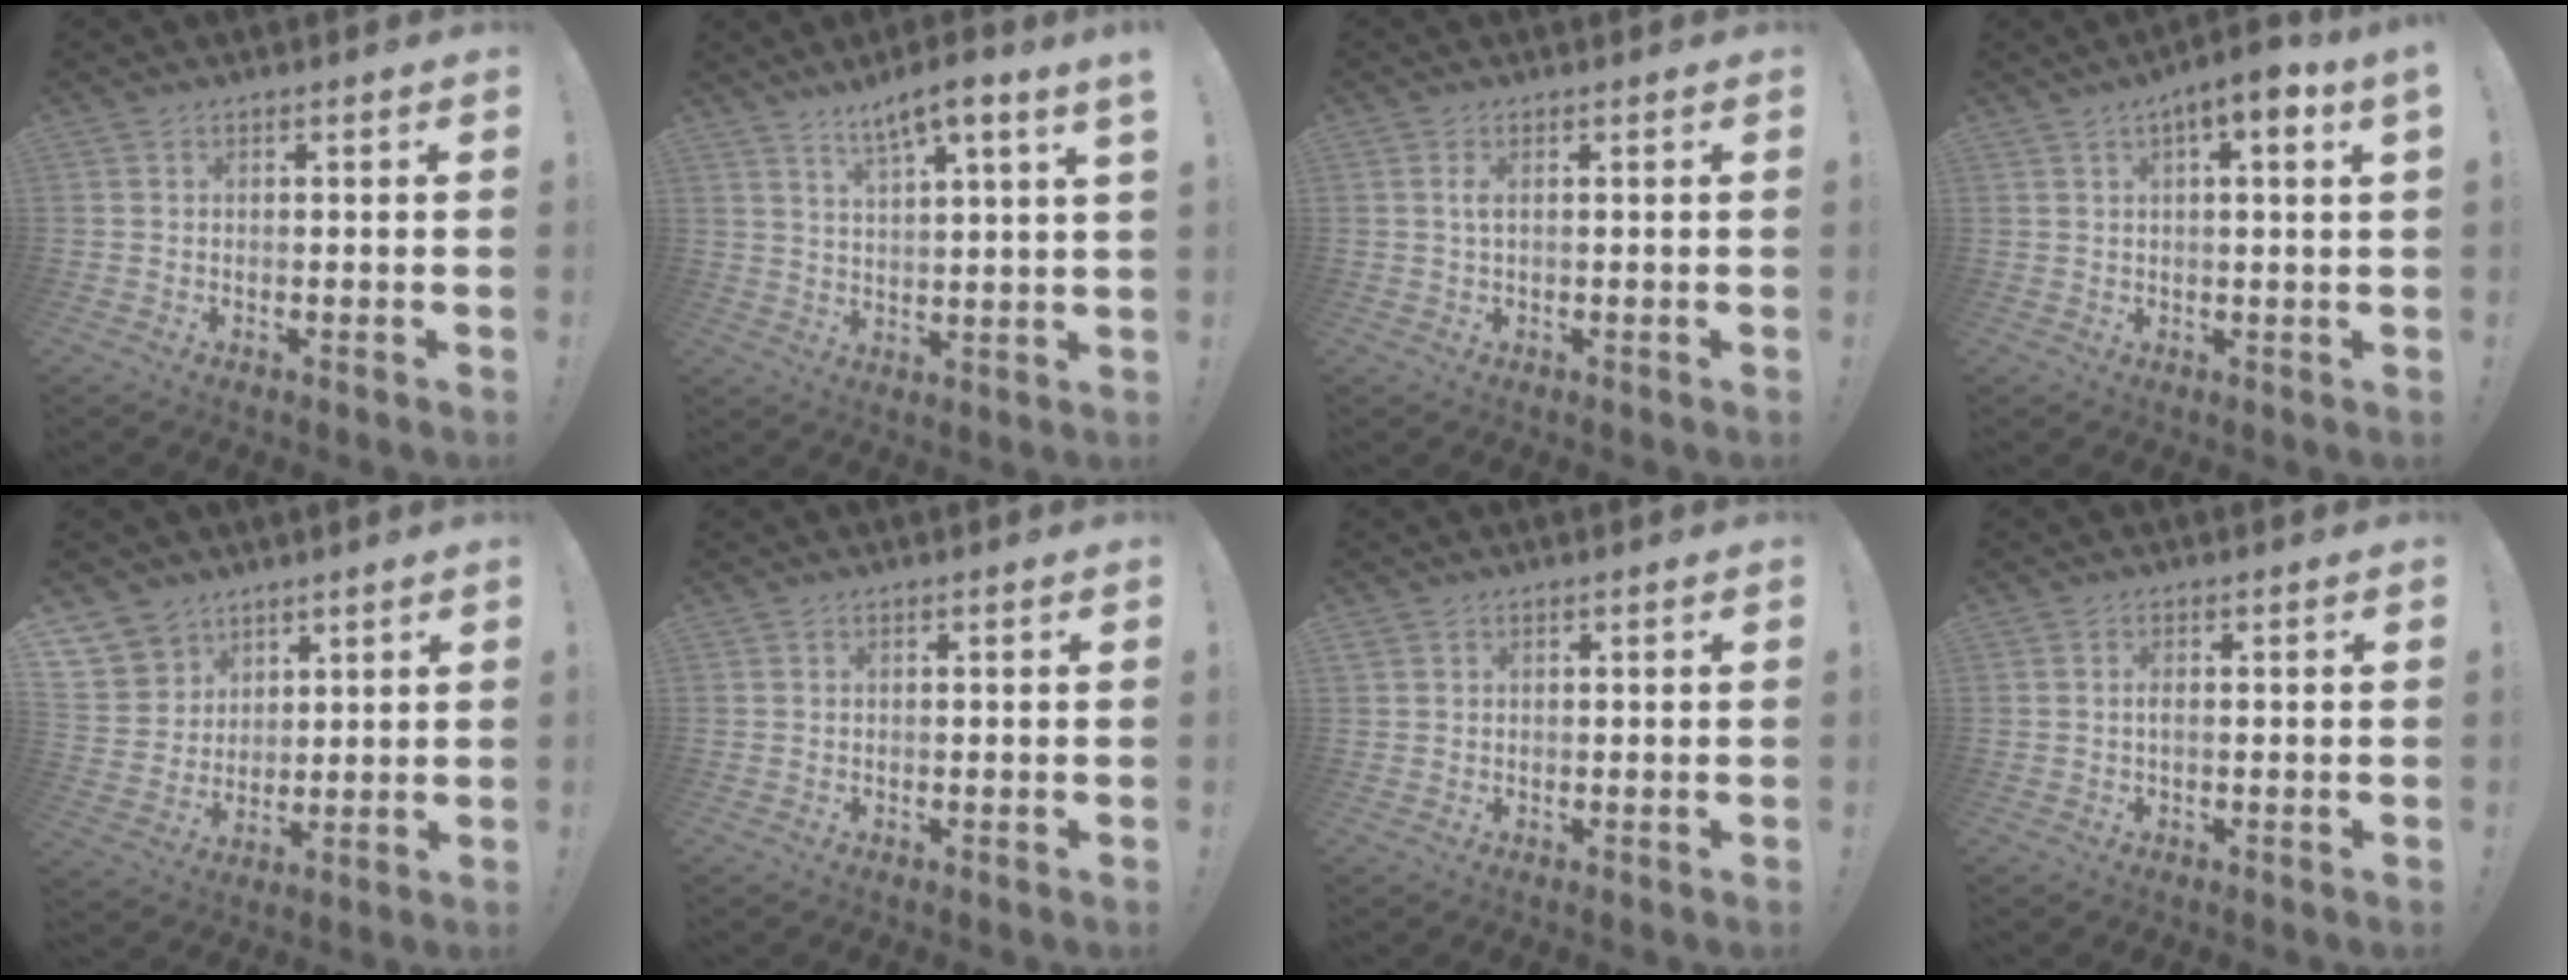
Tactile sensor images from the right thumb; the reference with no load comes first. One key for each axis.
{"total": 7.3, "fx": 5.3, "fy": -0.3, "fz": 5.0, "tx": -0.080, "ty": -0.030, "tz": 0.085}
{"total": 1.6, "fx": 0.2, "fy": 0.2, "fz": 1.5, "tx": -0.031, "ty": 0.002, "tz": 0.003}
{"total": 6.2, "fx": 2.5, "fy": 0.6, "fz": 5.6, "tx": -0.078, "ty": -0.012, "tz": 0.036}
{"total": 7.8, "fx": 5.3, "fy": 5.7, "fz": 0.2, "tx": -0.004, "ty": -0.053, "tz": 0.106}
{"total": 0.0}
{"total": 0.8, "fx": 0.5, "fy": 0.6, "fz": 0.2, "tx": 0.004, "ty": -0.002, "tz": 0.008}
{"total": 1.3, "fx": -0.1, "fy": 0.3, "fz": 1.2, "tx": -0.024, "ty": 0.001, "tz": -0.003}